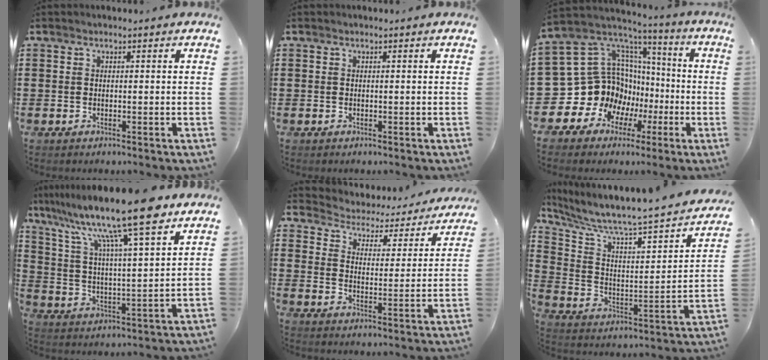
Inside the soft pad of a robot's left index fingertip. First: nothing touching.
{"total": 0.0}
{"total": 15.4, "force": [-2.4, 14.2, 5.5], "torque": [-0.174, -0.035, -0.007]}
{"total": 14.2, "force": [11.3, 0.4, 8.5], "torque": [-0.194, -0.065, 0.187]}
{"total": 2.7, "force": [2.6, 0.9, -0.2], "torque": [-0.019, -0.028, 0.034]}
{"total": 4.9, "force": [4.2, -0.1, 2.4], "torque": [-0.075, -0.051, 0.061]}